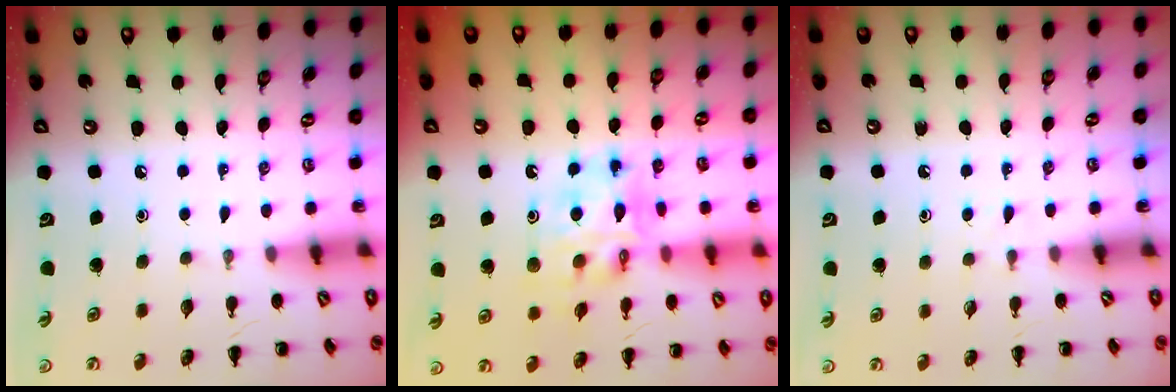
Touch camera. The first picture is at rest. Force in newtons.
{"total": 11.3, "press": 11.0, "slide": 2.7}
{"total": 2.4, "press": 2.3, "slide": 1.0}